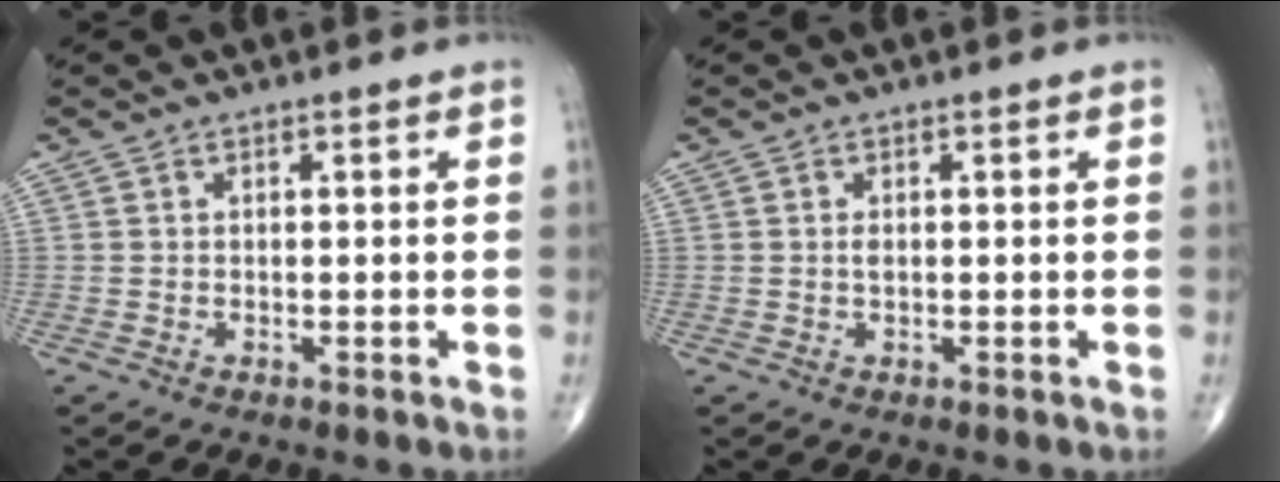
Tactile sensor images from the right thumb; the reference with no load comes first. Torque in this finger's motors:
{"motor_torque": [0.65, 0.53, 0.35, 0.06, -0.07]}